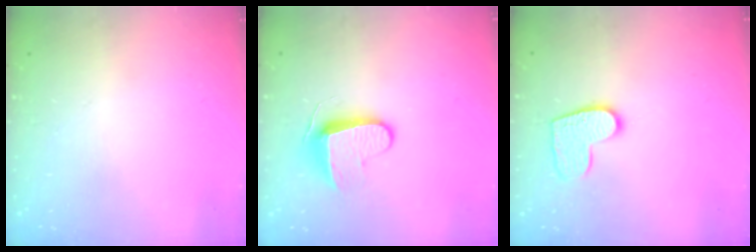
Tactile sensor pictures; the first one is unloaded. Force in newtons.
{"total": 8.7, "press": 8.7, "slide": 0.7}
{"total": 9.8, "press": 9.8, "slide": 0.3}